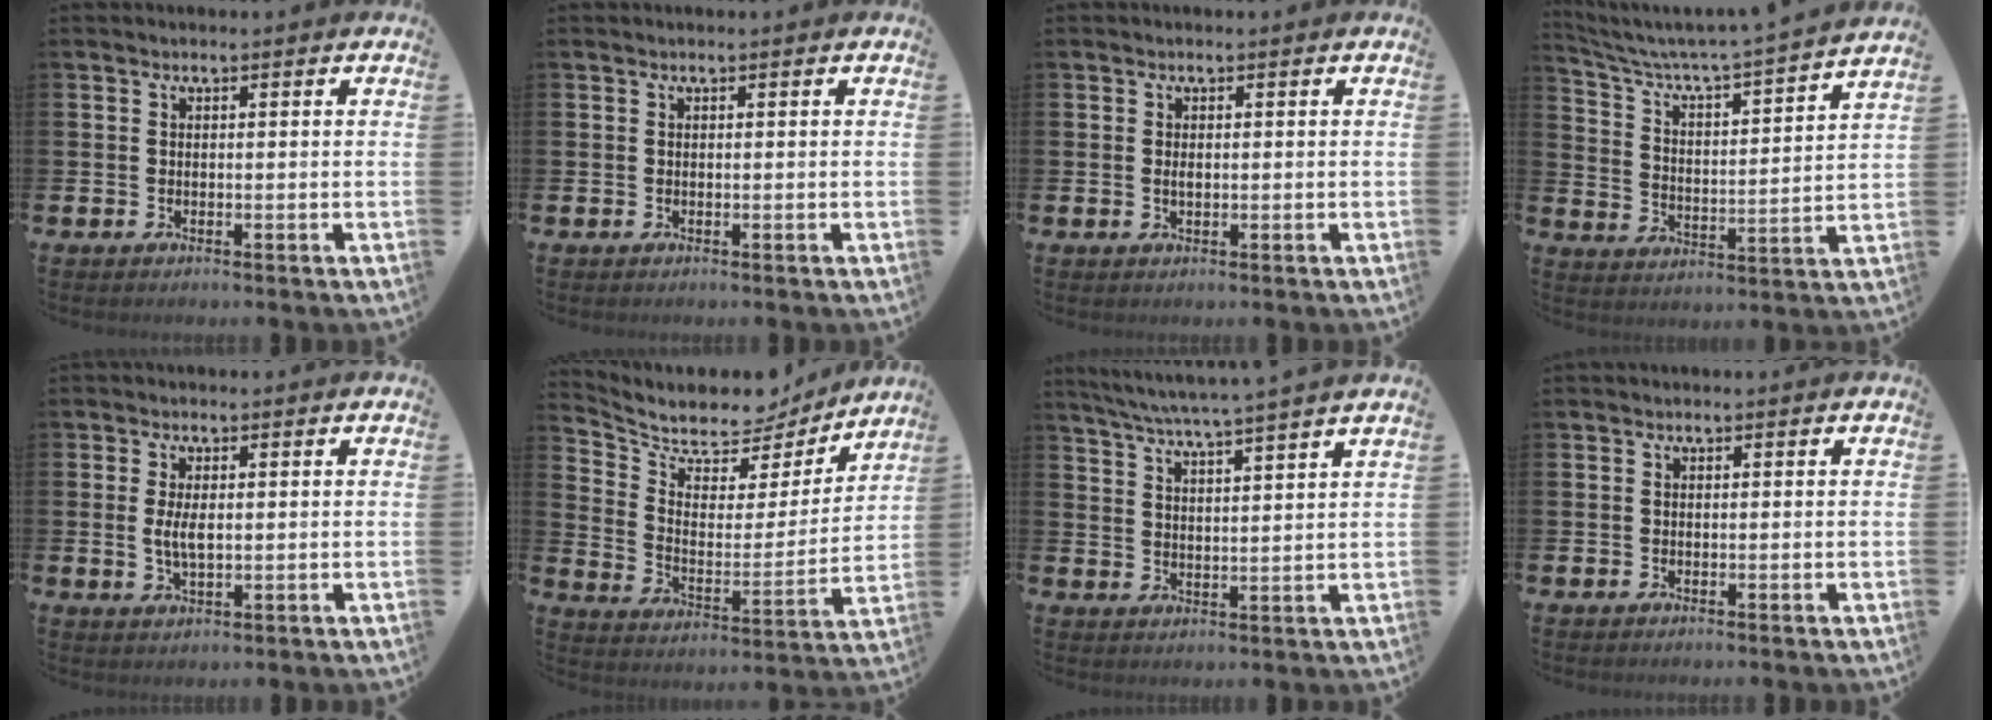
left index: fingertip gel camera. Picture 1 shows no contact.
{"total": 0.0}
{"total": 0.8, "force": [0.1, 0.4, 0.7], "torque": [-0.010, 0.001, 0.000]}
{"total": 5.4, "force": [4.9, 0.2, 2.2], "torque": [-0.072, -0.047, 0.073]}
{"total": 3.3, "force": [0.3, 1.4, 2.9], "torque": [-0.046, -0.001, 0.002]}
{"total": 8.0, "force": [7.4, 2.9, 1.2], "torque": [-0.064, -0.064, 0.127]}
{"total": 5.5, "force": [5.2, -0.9, 1.6], "torque": [-0.053, -0.031, 0.091]}
{"total": 0.0}